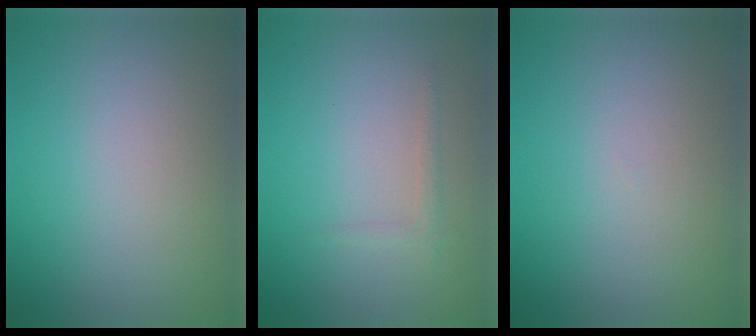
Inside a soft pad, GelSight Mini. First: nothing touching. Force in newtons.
{"total": 0.9, "press": 0.9, "slide": 0.0}
{"total": 0.0}